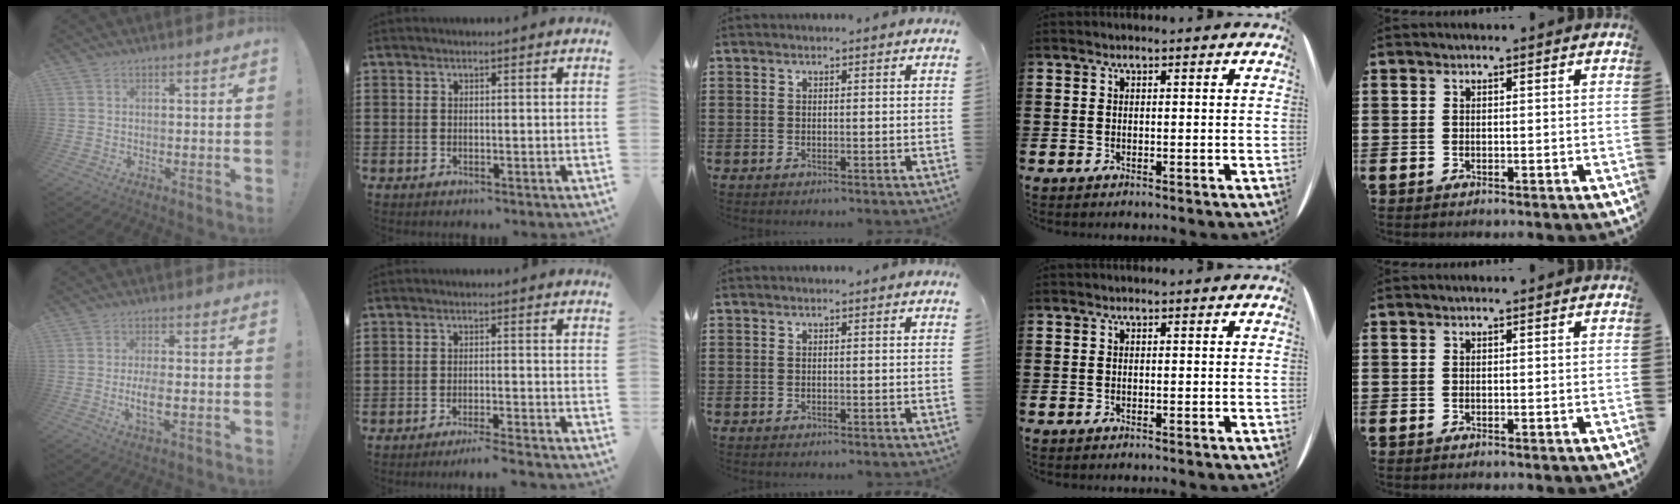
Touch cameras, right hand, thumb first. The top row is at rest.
{"thumb": {"total": 5.4, "force": [-1.1, 1.5, 5.0], "torque": [-0.101, -0.010, -0.021]}, "index": {"total": 2.6, "force": [-2.4, -0.4, 0.9], "torque": [-0.016, -0.001, -0.048]}}